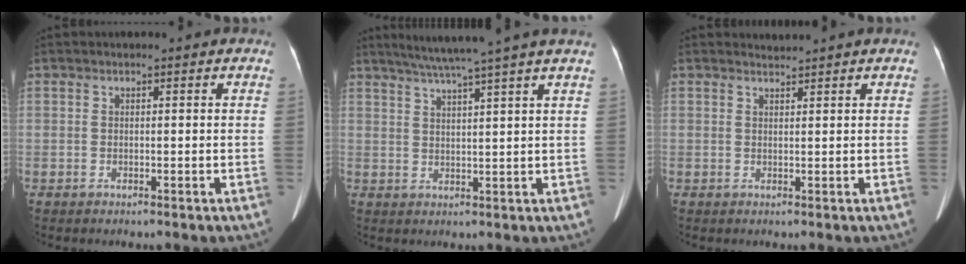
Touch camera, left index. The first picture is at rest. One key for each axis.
{"total": 9.9, "fx": 7.9, "fy": -2.2, "fz": 5.4, "tx": -0.086, "ty": 0.011, "tz": 0.110}
{"total": 0.9, "fx": 0.7, "fy": -0.3, "fz": -0.5, "tx": -0.002, "ty": -0.003, "tz": 0.015}